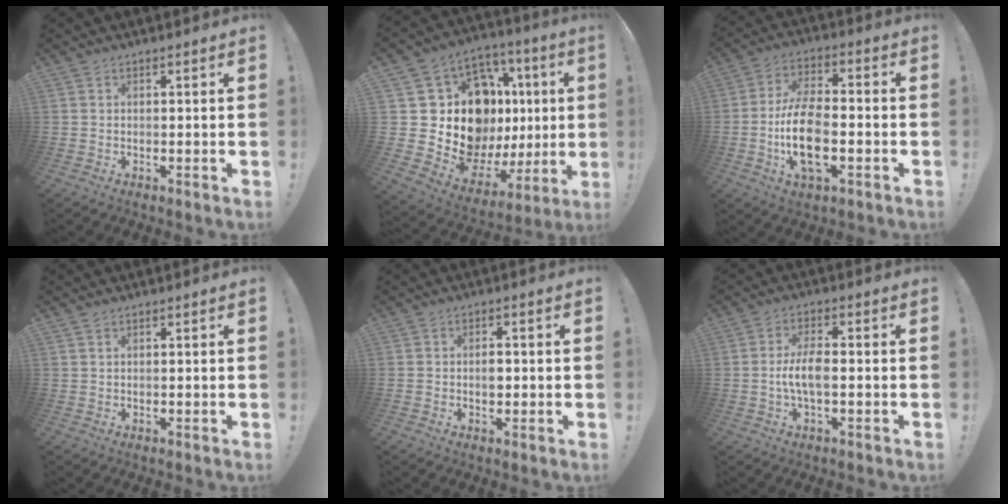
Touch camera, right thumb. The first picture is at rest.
{"total": 19.3, "force": [5.1, 14.4, 11.7], "torque": [-0.208, -0.047, 0.141]}
{"total": 15.0, "force": [-3.8, 7.4, 12.5], "torque": [-0.252, 0.002, -0.068]}
{"total": 0.5, "force": [0.3, 0.2, 0.3], "torque": [-0.005, 0.000, 0.006]}
{"total": 3.0, "force": [-0.5, 2.0, 2.2], "torque": [-0.025, 0.003, -0.013]}
{"total": 6.9, "force": [-1.2, 2.2, 6.4], "torque": [-0.139, -0.002, -0.025]}